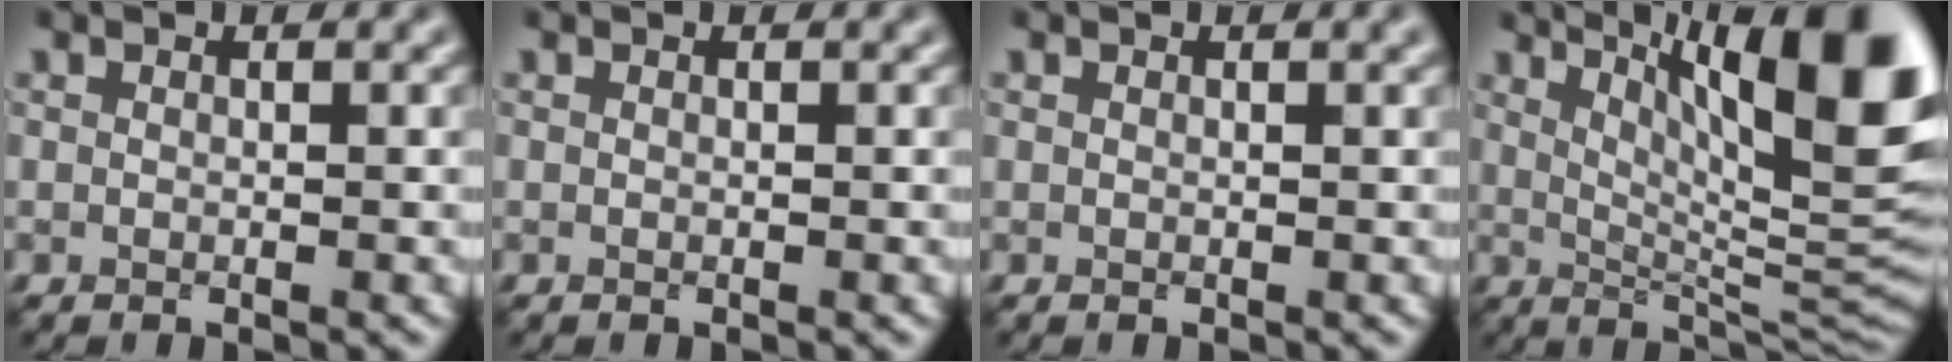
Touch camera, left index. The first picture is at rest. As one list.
[{"total": 0.0}, {"total": 0.9, "force": [0.6, 0.1, 0.6], "torque": [-0.008, 0.005, 0.009]}, {"total": 13.7, "force": [6.0, 3.9, 11.7], "torque": [-0.134, 0.006, 0.093]}]